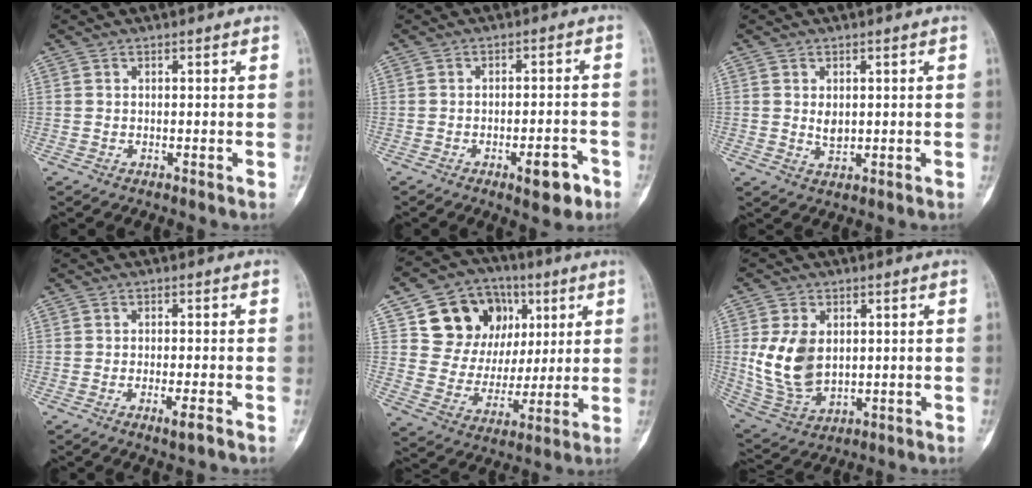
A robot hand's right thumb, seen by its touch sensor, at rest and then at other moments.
{"total": 6.3, "force": [-3.3, 2.2, 4.8], "torque": [-0.056, 0.019, -0.040]}
{"total": 2.6, "force": [0.5, 1.7, 1.9], "torque": [-0.026, -0.008, 0.014]}
{"total": 2.8, "force": [-1.5, 0.3, 2.3], "torque": [-0.044, -0.001, -0.027]}
{"total": 17.5, "force": [6.5, 14.1, 8.2], "torque": [-0.087, 0.003, 0.121]}
{"total": 11.7, "force": [1.4, 7.8, 8.6], "torque": [-0.152, -0.011, 0.046]}